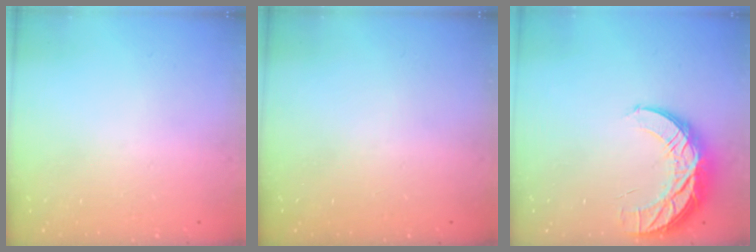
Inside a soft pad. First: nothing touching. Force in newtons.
{"total": 0.0}
{"total": 11.6, "press": 11.6, "slide": 0.9}